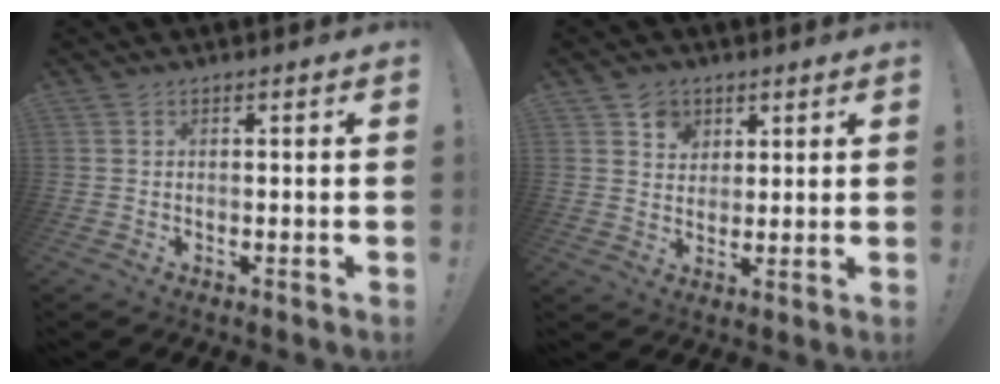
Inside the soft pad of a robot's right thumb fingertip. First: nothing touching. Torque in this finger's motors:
{"motor_torque": [0.96, 0.62, 0.08, -0.24, 0.00]}